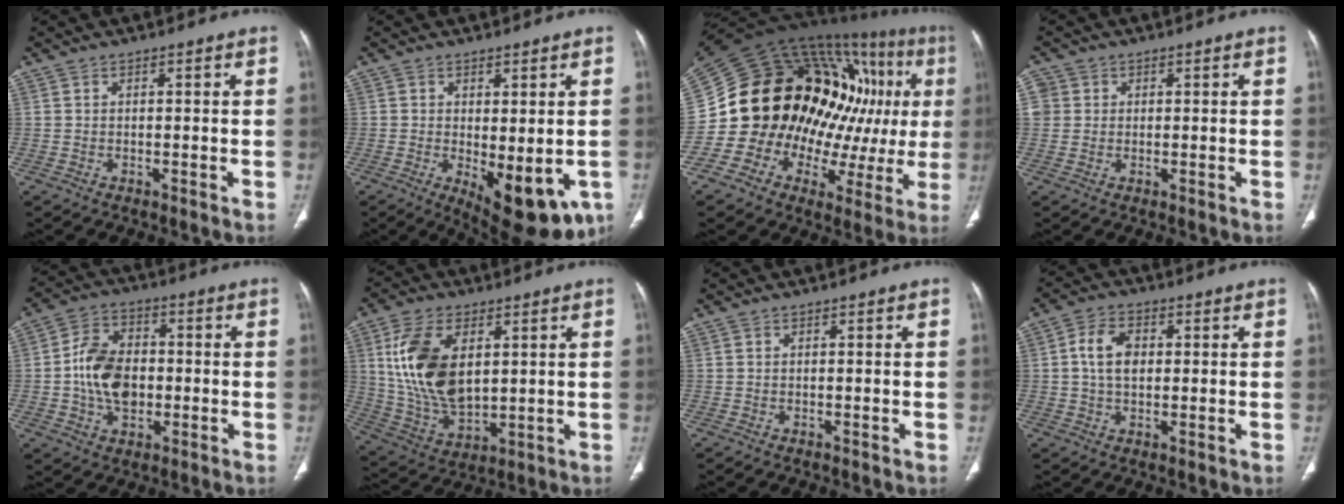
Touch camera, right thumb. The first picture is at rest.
{"total": 12.1, "force": [-3.7, 5.2, 10.2], "torque": [-0.119, -0.017, -0.037]}
{"total": 30.3, "force": [3.4, 18.2, 24.0], "torque": [-0.323, 0.058, 0.062]}
{"total": 3.0, "force": [0.6, 2.9, 0.4], "torque": [0.009, 0.003, 0.013]}
{"total": 11.5, "force": [-1.0, 8.2, 8.1], "torque": [-0.122, 0.018, -0.022]}
{"total": 16.5, "force": [4.1, 9.6, 12.8], "torque": [-0.236, -0.016, 0.090]}
{"total": 0.0}
{"total": 6.5, "force": [1.0, 4.3, 4.9], "torque": [-0.084, 0.009, 0.015]}